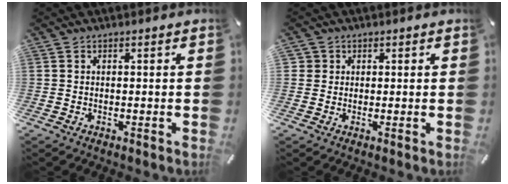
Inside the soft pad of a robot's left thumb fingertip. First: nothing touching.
{"total": 2.3, "force": [0.5, 2.2, 0.2], "torque": [0.002, 0.002, 0.006]}